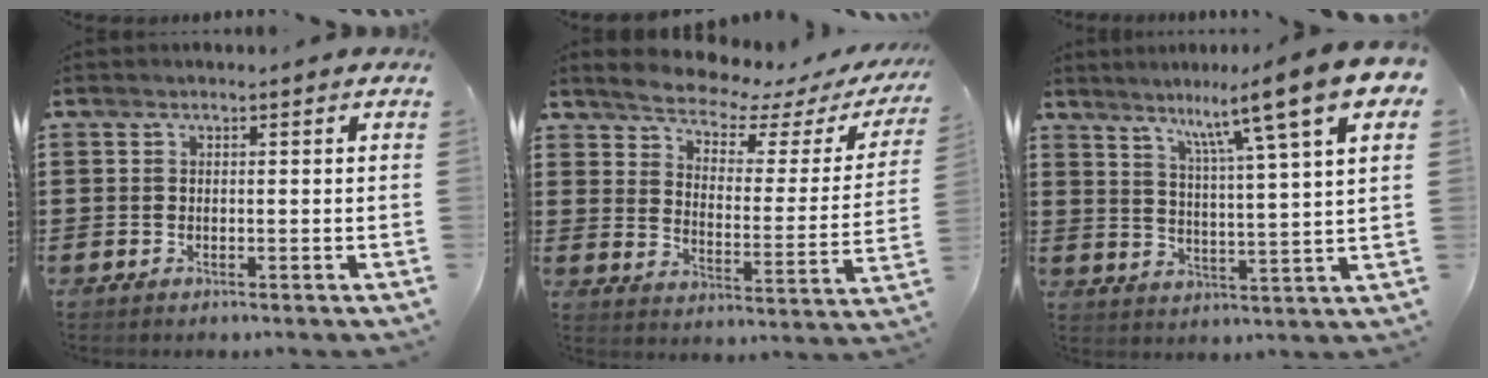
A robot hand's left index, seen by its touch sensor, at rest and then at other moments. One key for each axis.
{"total": 5.0, "fx": 4.8, "fy": 0.7, "fz": 1.5, "tx": -0.049, "ty": -0.038, "tz": 0.076}
{"total": 10.8, "fx": 7.6, "fy": -0.1, "fz": 7.7, "tx": -0.142, "ty": -0.045, "tz": 0.111}